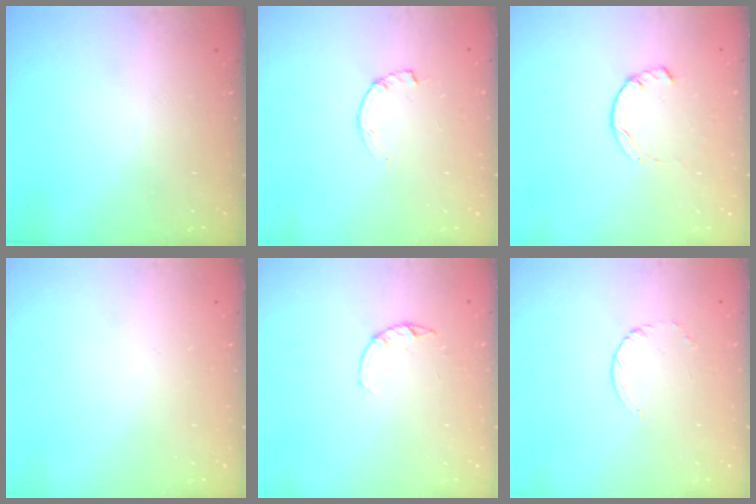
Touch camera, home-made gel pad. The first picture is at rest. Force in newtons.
{"total": 1.0, "press": 0.9, "slide": 0.2}
{"total": 3.0, "press": 3.0, "slide": 0.4}
{"total": 0.0}
{"total": 2.2, "press": 2.2, "slide": 0.4}
{"total": 2.4, "press": 2.4, "slide": 0.3}